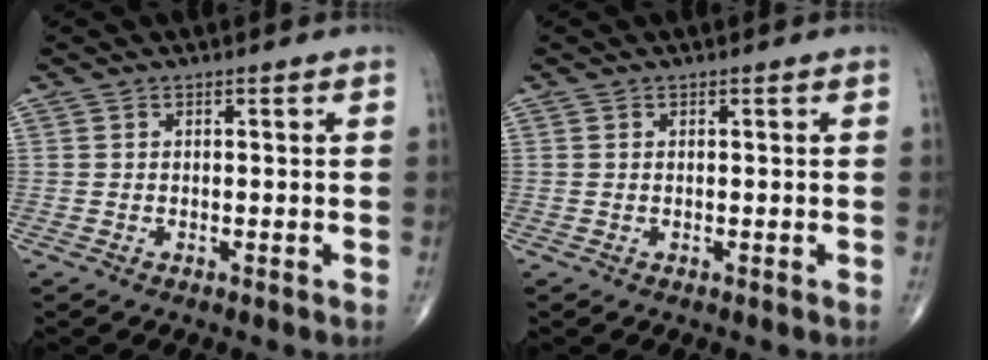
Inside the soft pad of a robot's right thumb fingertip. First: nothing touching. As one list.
[{"total": 0.0}]